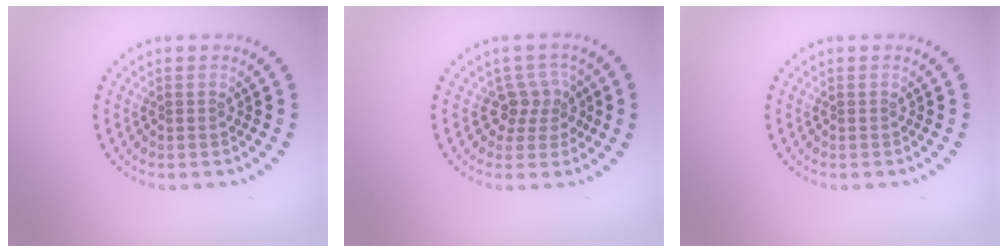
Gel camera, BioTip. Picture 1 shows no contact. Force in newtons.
{"total": 2.7, "press": 1.9, "slide": 1.8}
{"total": 0.0}